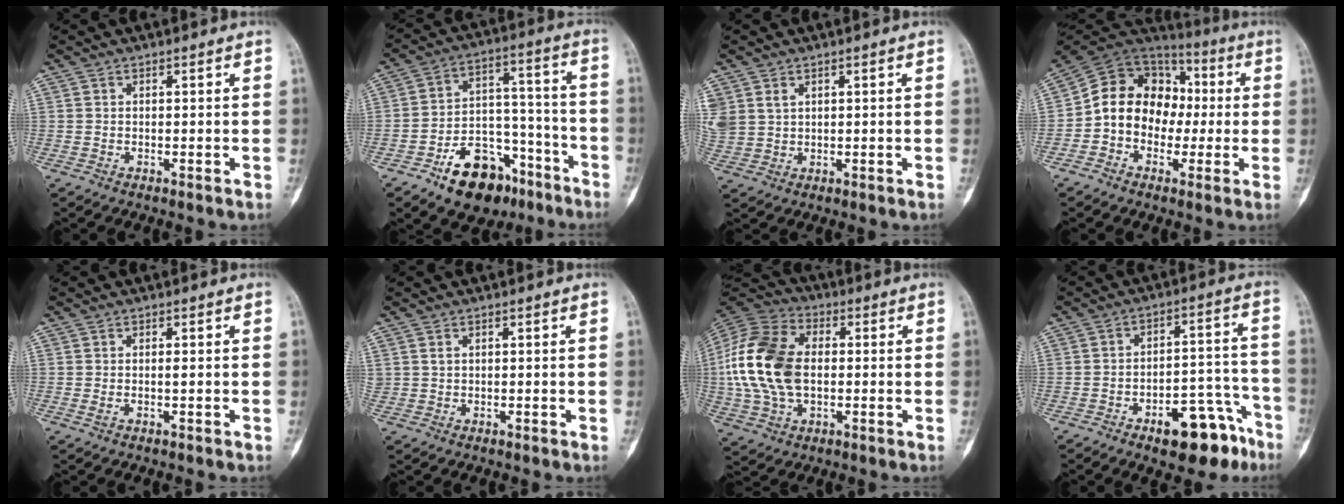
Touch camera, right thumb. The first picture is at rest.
{"total": 16.4, "force": [-10.0, 9.7, 8.6], "torque": [-0.092, 0.085, -0.156]}
{"total": 6.4, "force": [2.6, 5.0, 3.1], "torque": [-0.081, 0.004, 0.068]}
{"total": 15.0, "force": [-0.9, 12.2, 8.6], "torque": [-0.104, 0.046, -0.026]}
{"total": 1.1, "force": [-0.1, 0.2, 1.1], "torque": [-0.020, 0.002, 0.001]}
{"total": 1.0, "force": [0.5, 0.8, 0.4], "torque": [0.000, -0.001, 0.010]}
{"total": 19.2, "force": [0.1, 12.5, 14.5], "torque": [-0.295, 0.015, 0.000]}
{"total": 13.7, "force": [-8.2, 5.9, 9.2], "torque": [-0.089, 0.076, -0.109]}